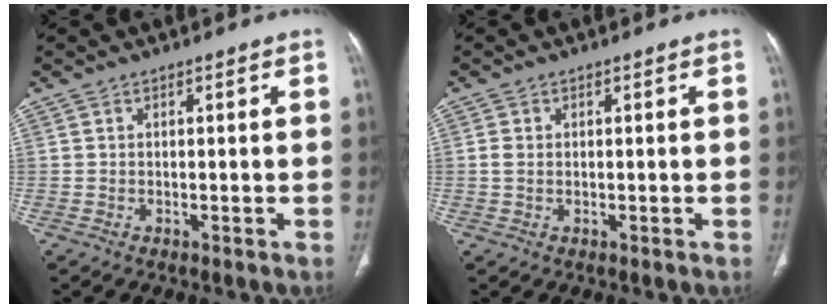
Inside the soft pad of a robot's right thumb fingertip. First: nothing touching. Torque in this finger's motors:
{"motor_torque": [-0.10, -0.11, -0.27, 0.05, -0.04]}